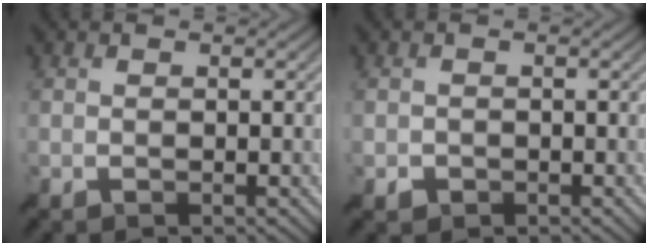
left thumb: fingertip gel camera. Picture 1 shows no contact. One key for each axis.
{"total": 1.4, "fx": -0.8, "fy": 1.1, "fz": 0.1, "tx": 0.003, "ty": -0.006, "tz": -0.016}